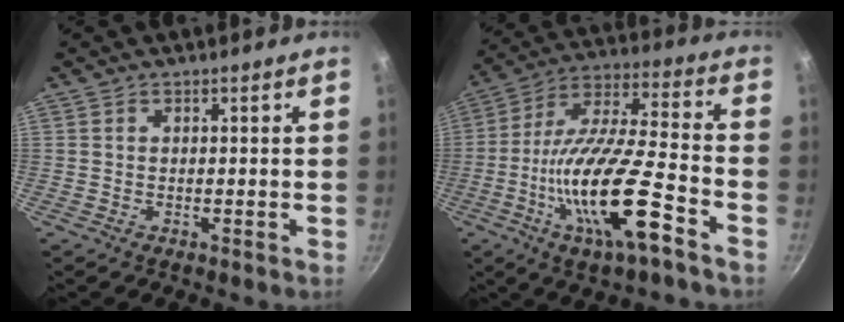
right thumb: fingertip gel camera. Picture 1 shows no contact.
{"total": 20.1, "force": [-8.3, 4.8, 17.7], "torque": [-0.315, 0.034, -0.159]}